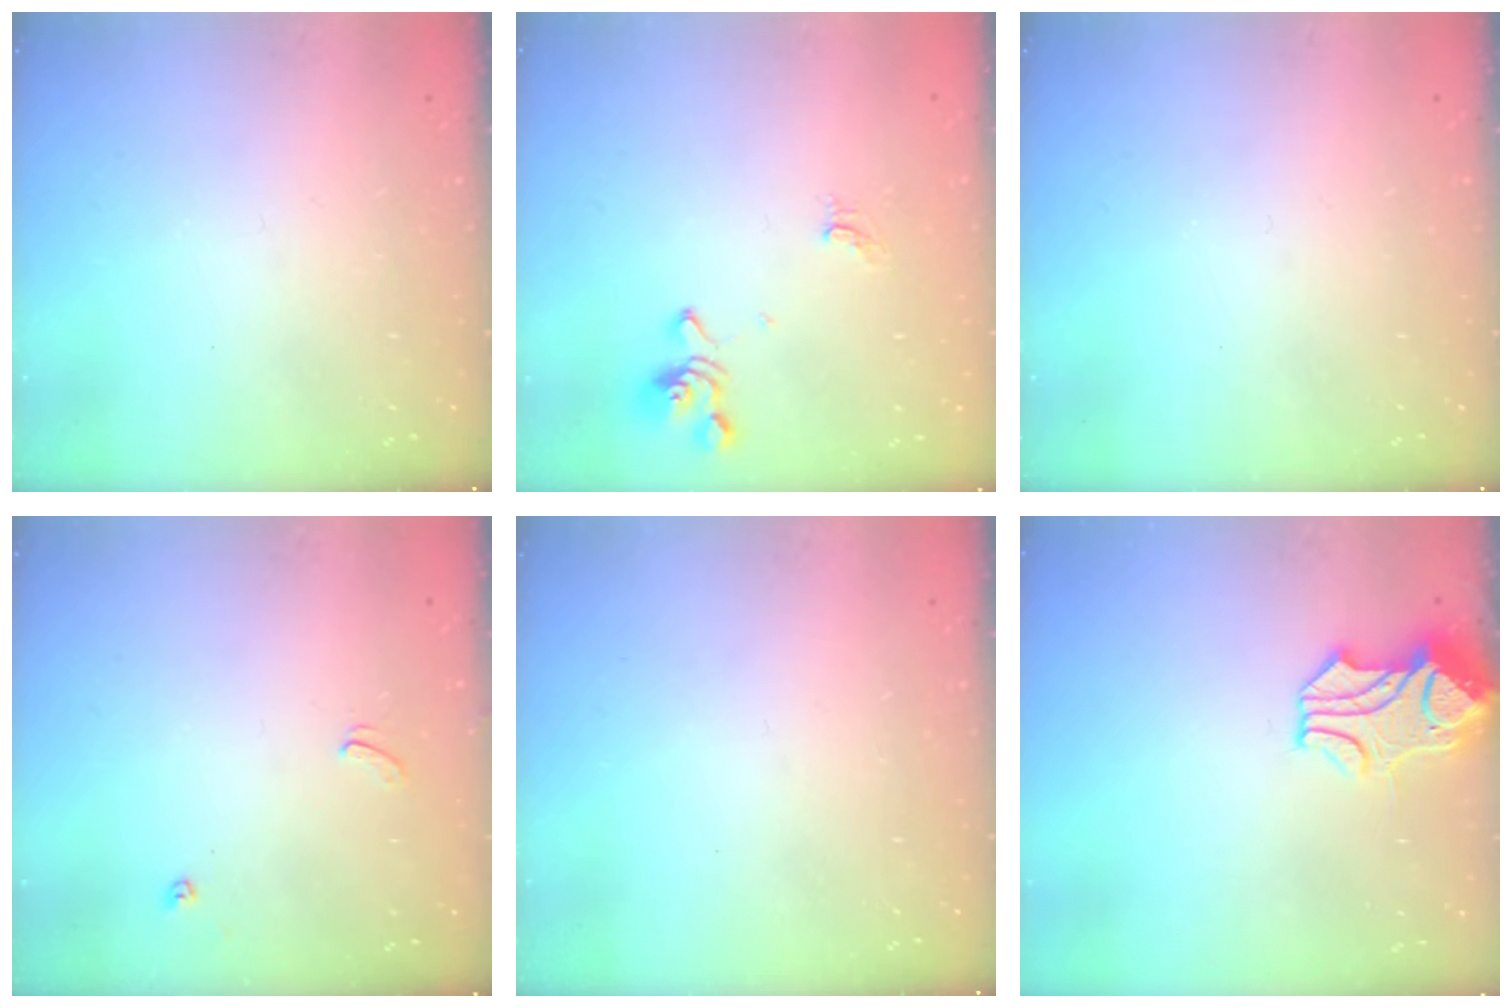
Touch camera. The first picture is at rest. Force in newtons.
{"total": 2.6, "press": 2.5, "slide": 0.6}
{"total": 0.0}
{"total": 1.7, "press": 1.7, "slide": 0.5}
{"total": 0.0}
{"total": 1.7, "press": 1.1, "slide": 1.3}